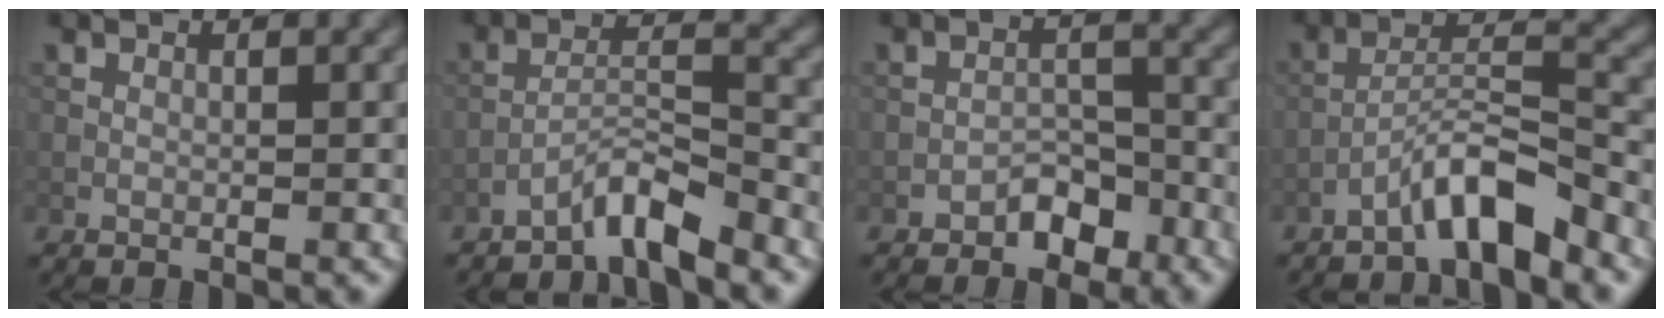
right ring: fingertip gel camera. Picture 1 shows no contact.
{"total": 3.8, "force": [-3.3, 0.4, 1.9], "torque": [-0.034, 0.012, -0.068]}
{"total": 2.9, "force": [-2.1, 1.5, 1.4], "torque": [-0.014, 0.013, -0.035]}
{"total": 5.3, "force": [-4.0, 0.9, 3.4], "torque": [-0.060, 0.015, -0.078]}